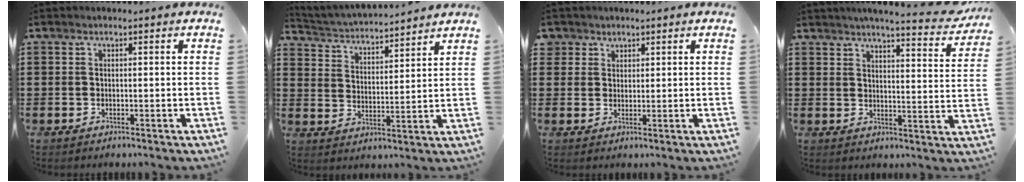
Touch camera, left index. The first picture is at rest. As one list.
[{"total": 3.5, "force": [3.5, 0.0, 0.4], "torque": [-0.030, -0.030, 0.053]}, {"total": 2.4, "force": [1.6, 1.7, -0.2], "torque": [-0.006, 0.008, 0.031]}, {"total": 4.7, "force": [4.3, -0.2, 1.8], "torque": [-0.046, -0.030, 0.071]}]